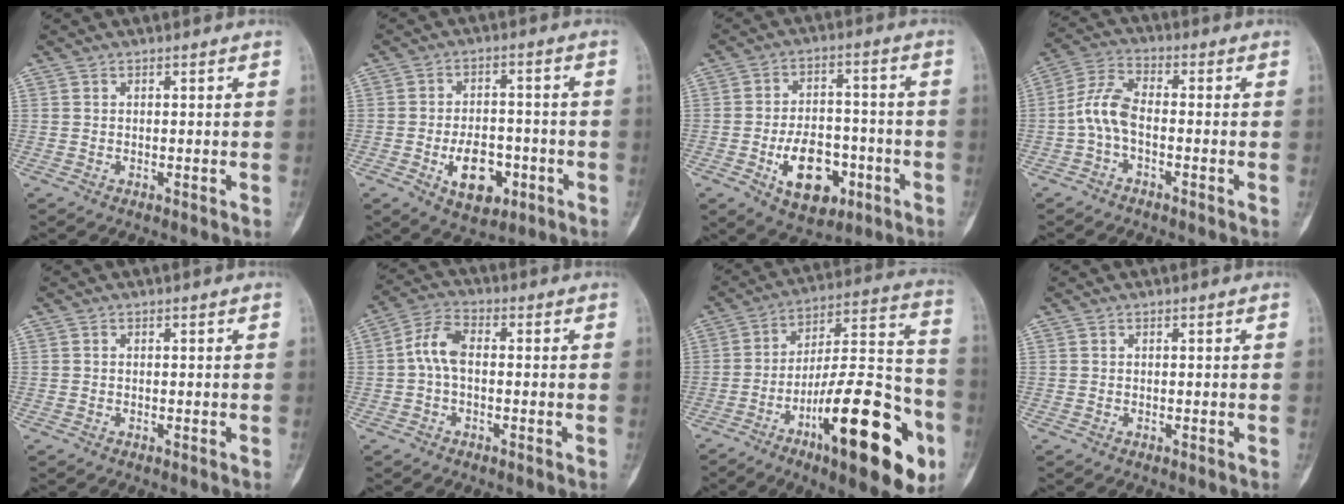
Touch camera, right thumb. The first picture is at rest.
{"total": 8.3, "force": [-2.9, 4.9, 6.0], "torque": [-0.073, 0.012, -0.036]}
{"total": 12.5, "force": [-4.8, 7.7, 8.7], "torque": [-0.110, 0.026, -0.070]}
{"total": 6.7, "force": [-1.6, 3.2, 5.7], "torque": [-0.123, 0.026, -0.040]}
{"total": 0.0}
{"total": 6.0, "force": [-0.2, 3.3, 5.0], "torque": [-0.100, 0.020, -0.013]}
{"total": 27.7, "force": [-11.6, 8.3, 23.8], "torque": [-0.326, 0.062, -0.172]}
{"total": 0.0}